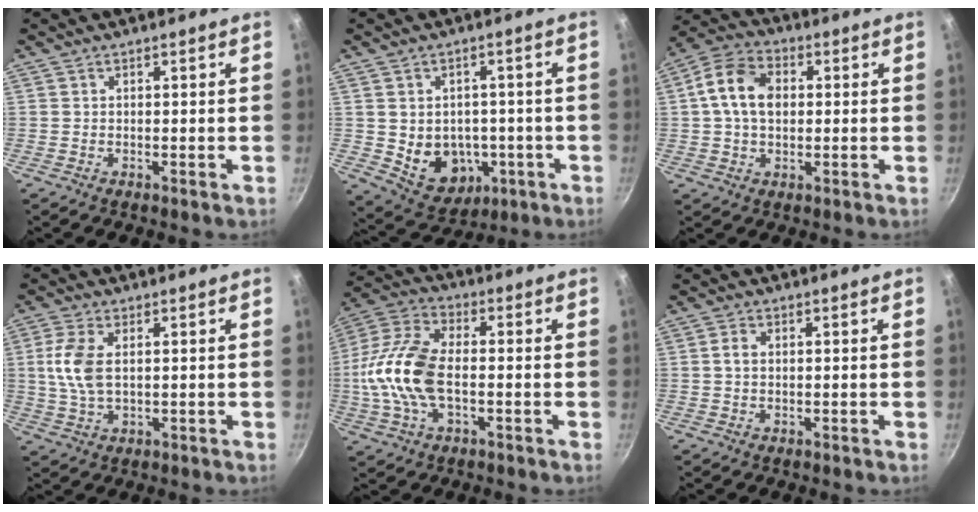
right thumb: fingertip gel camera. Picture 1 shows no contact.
{"total": 11.0, "force": [-1.8, 8.9, 6.3], "torque": [-0.059, 0.003, -0.005]}
{"total": 10.7, "force": [1.2, 7.6, 7.3], "torque": [-0.116, 0.019, 0.008]}
{"total": 7.5, "force": [1.0, 4.1, 6.2], "torque": [-0.131, 0.004, 0.019]}
{"total": 16.0, "force": [-1.8, 8.6, 13.4], "torque": [-0.263, 0.033, -0.051]}
{"total": 2.0, "force": [0.1, 1.4, 1.4], "torque": [-0.023, 0.006, 0.000]}